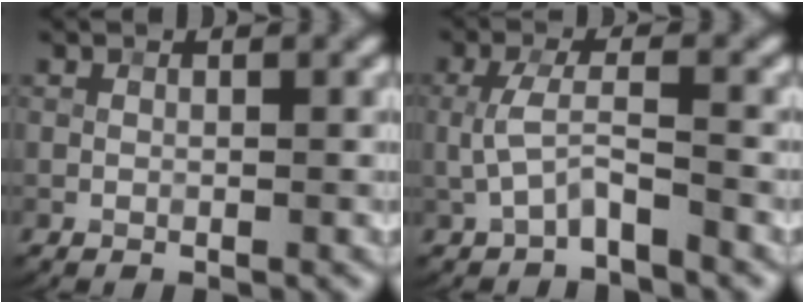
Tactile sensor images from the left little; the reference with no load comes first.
{"total": 2.6, "force": [-1.1, 0.5, 2.3], "torque": [-0.049, 0.011, -0.025]}